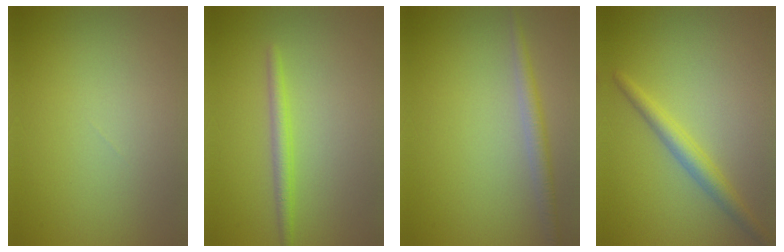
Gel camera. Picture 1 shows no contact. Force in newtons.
{"total": 1.8, "press": 1.8, "slide": 0.2}
{"total": 2.1, "press": 2.1, "slide": 0.1}
{"total": 2.5, "press": 2.5, "slide": 0.1}